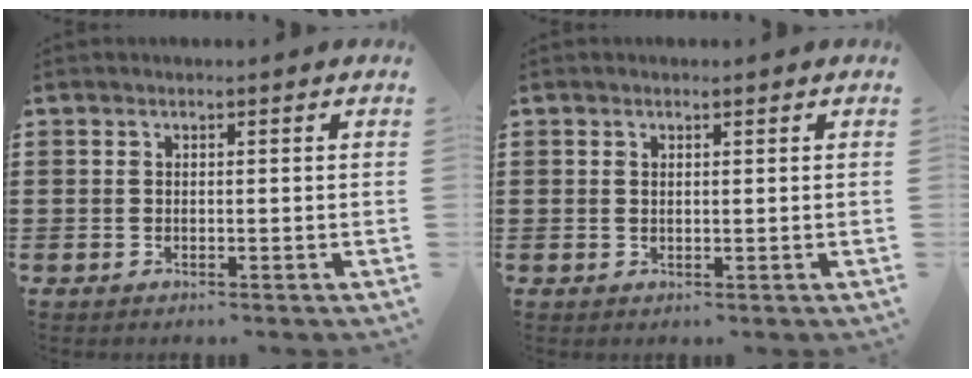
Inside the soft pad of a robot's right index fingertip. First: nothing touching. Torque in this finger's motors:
{"motor_torque": [0.29, 1.85, -0.01, -0.01]}